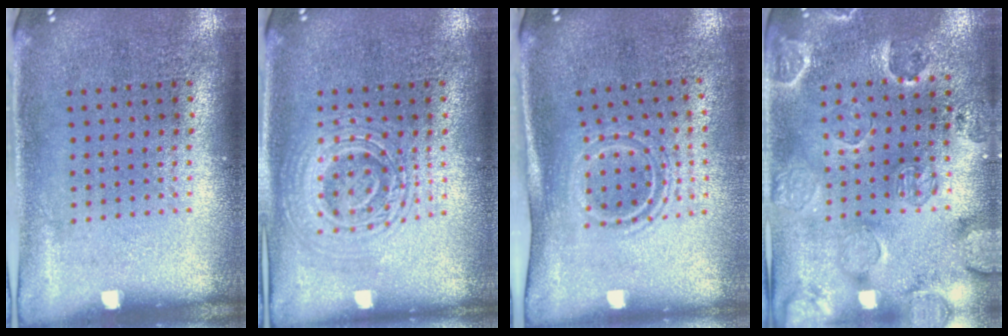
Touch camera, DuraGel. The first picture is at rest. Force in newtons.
{"total": 2.8, "press": 2.8, "slide": 0.5}
{"total": 1.7, "press": 1.1, "slide": 1.2}
{"total": 2.5, "press": 2.1, "slide": 1.3}